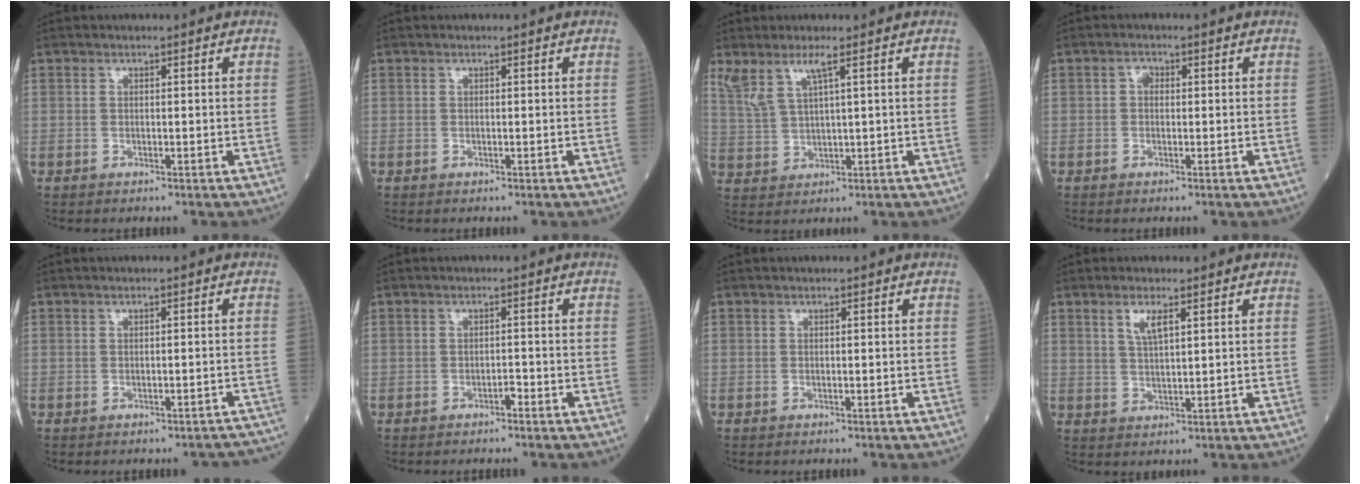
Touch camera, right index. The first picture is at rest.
{"total": 0.0}
{"total": 4.9, "force": [3.1, 0.4, 3.8], "torque": [-0.093, 0.010, 0.073]}
{"total": 1.3, "force": [0.2, 1.0, 0.8], "torque": [-0.011, 0.005, -0.001]}
{"total": 4.5, "force": [-4.2, 1.3, 0.9], "torque": [0.004, 0.002, -0.040]}
{"total": 0.9, "force": [-0.7, 0.2, 0.5], "torque": [-0.008, 0.002, -0.013]}
{"total": 0.0}
{"total": 3.4, "force": [1.8, 0.6, 2.8], "torque": [-0.058, 0.000, 0.036]}